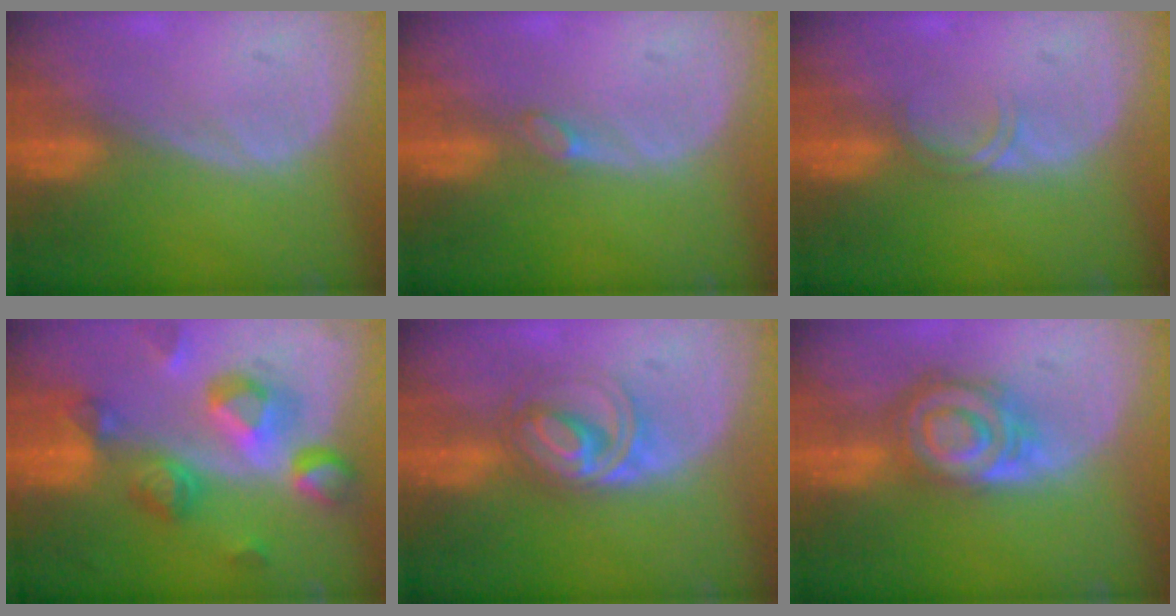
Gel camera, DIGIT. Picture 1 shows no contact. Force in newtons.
{"total": 1.2, "press": 1.1, "slide": 0.2}
{"total": 1.7, "press": 1.7, "slide": 0.3}
{"total": 10.3, "press": 9.3, "slide": 4.6}
{"total": 6.0, "press": 5.6, "slide": 2.2}
{"total": 8.0, "press": 7.1, "slide": 3.8}